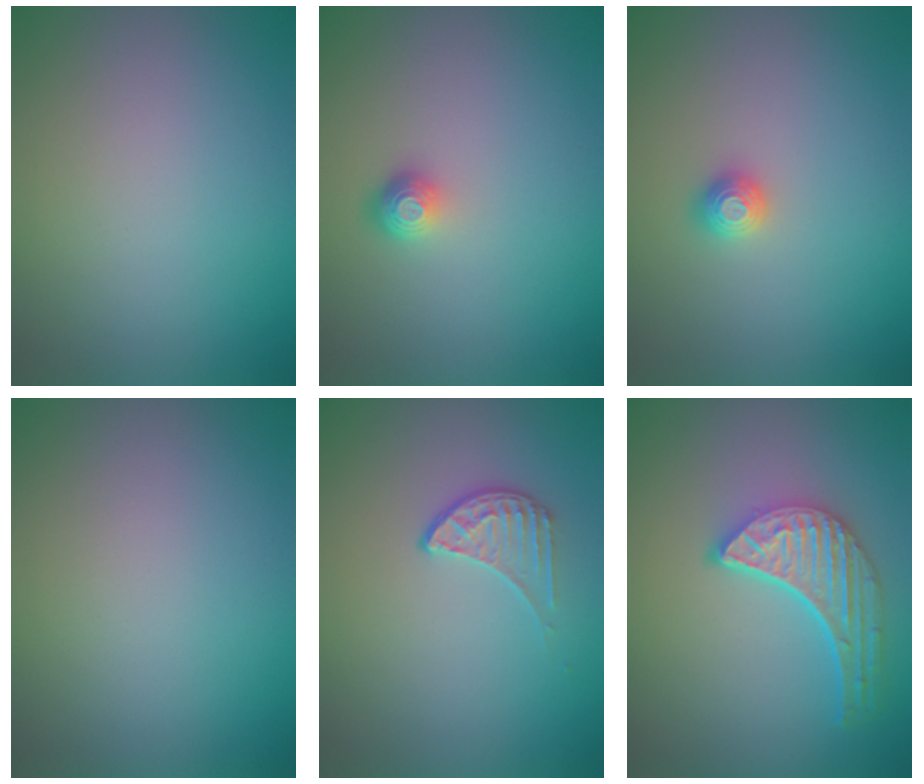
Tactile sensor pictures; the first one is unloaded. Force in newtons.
{"total": 1.6, "press": 1.2, "slide": 1.1}
{"total": 1.1, "press": 1.1, "slide": 0.2}
{"total": 0.0}
{"total": 1.9, "press": 1.3, "slide": 1.3}
{"total": 5.1, "press": 4.0, "slide": 3.2}